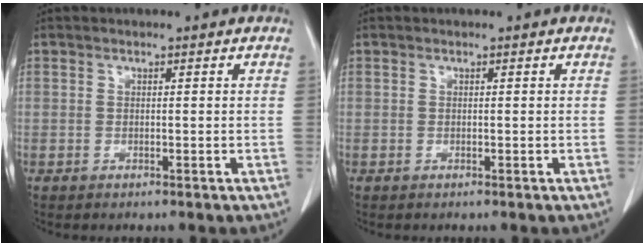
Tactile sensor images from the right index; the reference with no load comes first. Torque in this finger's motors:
{"motor_torque": [0.00, 0.00, 0.00, 0.00]}